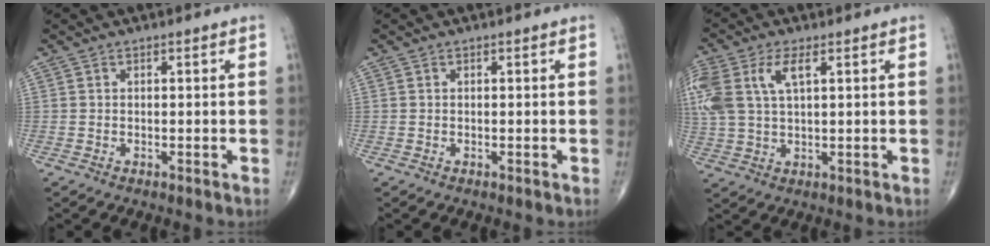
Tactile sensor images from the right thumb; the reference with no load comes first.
{"total": 0.0}
{"total": 13.6, "force": [4.4, 7.0, 10.8], "torque": [-0.276, 0.011, 0.087]}